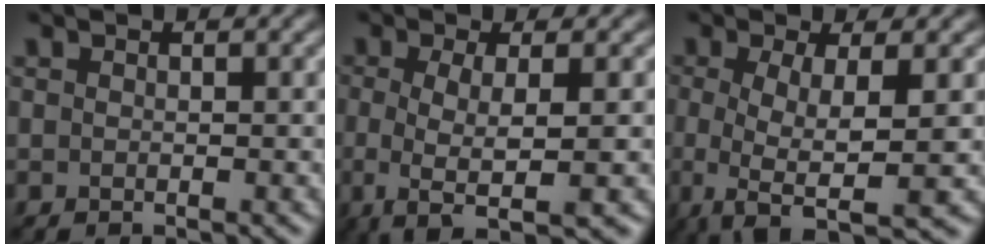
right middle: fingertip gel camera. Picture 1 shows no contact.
{"total": 4.9, "force": [-1.1, 1.3, 4.6], "torque": [-0.078, -0.009, -0.026]}
{"total": 6.2, "force": [-1.2, 1.7, 5.8], "torque": [-0.095, -0.013, -0.025]}